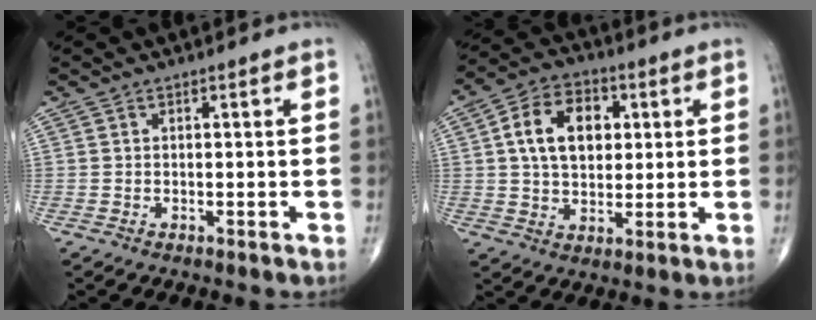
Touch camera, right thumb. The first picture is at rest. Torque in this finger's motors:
{"motor_torque": [-0.25, 0.59, 0.24, 0.06, 0.11]}